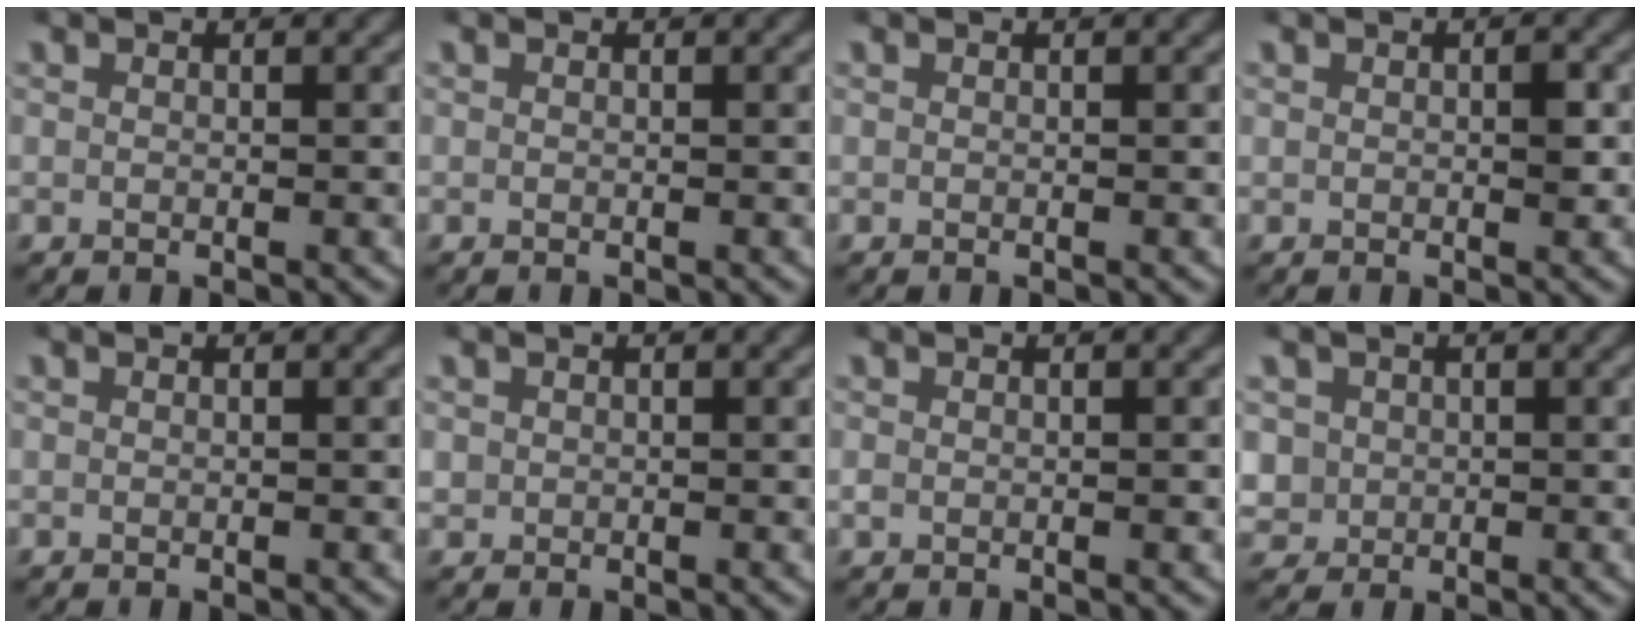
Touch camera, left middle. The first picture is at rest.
{"total": 0.0}
{"total": 0.0}
{"total": 1.1, "force": [0.0, 0.6, 0.9], "torque": [-0.011, 0.000, 0.000]}
{"total": 0.0}
{"total": 1.2, "force": [0.1, 1.2, 0.3], "torque": [-0.013, -0.003, 0.003]}
{"total": 0.7, "force": [-0.2, 0.6, 0.3], "torque": [-0.007, 0.000, -0.004]}
{"total": 5.6, "force": [0.1, 5.3, 1.8], "torque": [-0.063, -0.020, 0.007]}